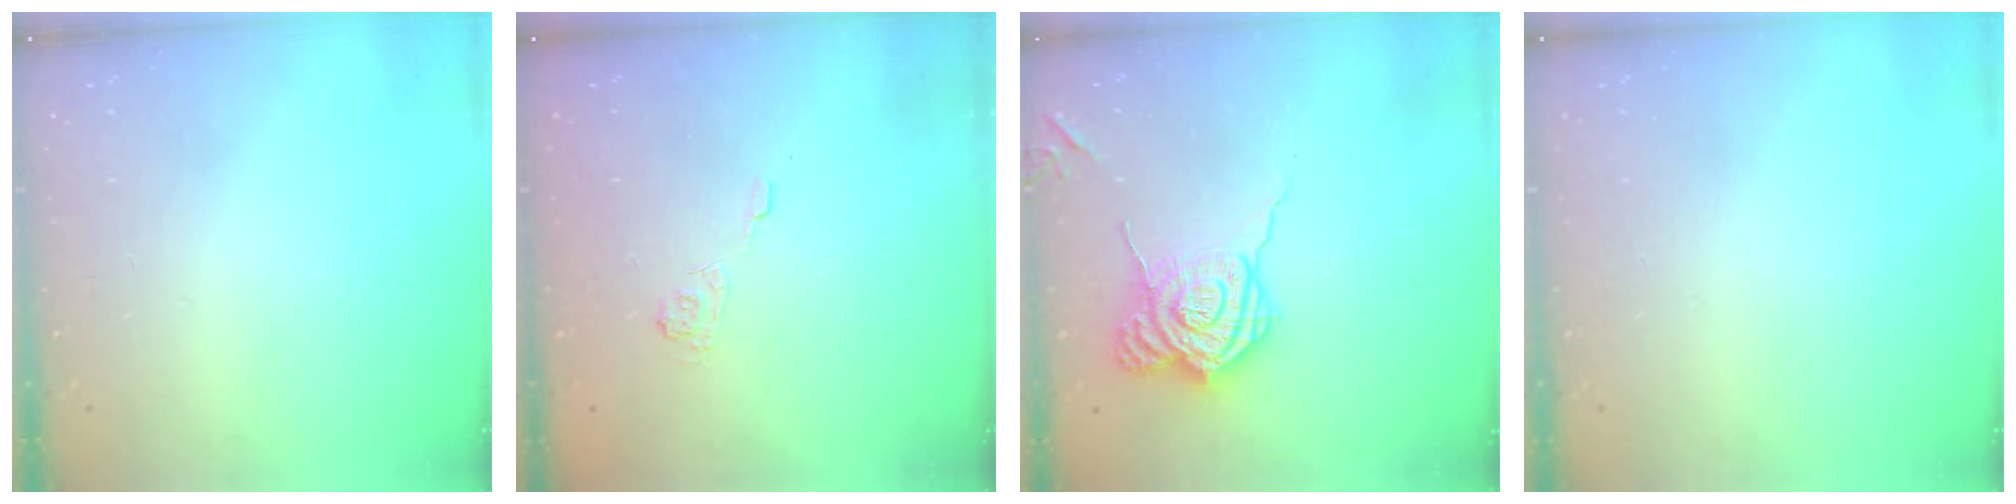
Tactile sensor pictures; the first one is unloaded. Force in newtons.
{"total": 1.9, "press": 1.3, "slide": 1.3}
{"total": 12.6, "press": 12.5, "slide": 1.2}
{"total": 0.0}